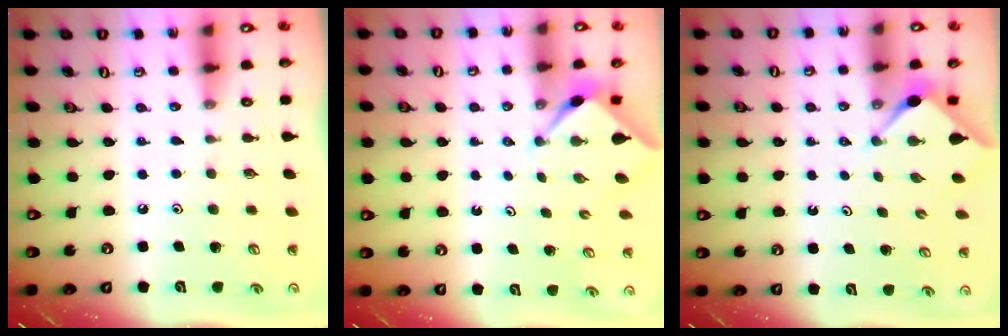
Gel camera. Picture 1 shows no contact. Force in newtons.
{"total": 2.4, "press": 2.4, "slide": 0.3}
{"total": 2.9, "press": 2.9, "slide": 0.4}